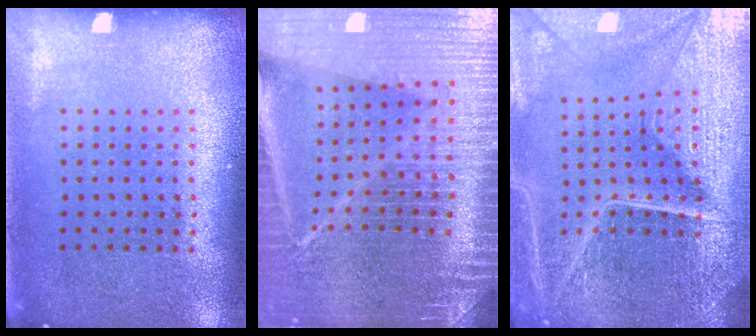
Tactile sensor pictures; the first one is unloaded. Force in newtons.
{"total": 6.5, "press": 5.7, "slide": 3.3}
{"total": 6.2, "press": 5.6, "slide": 2.7}